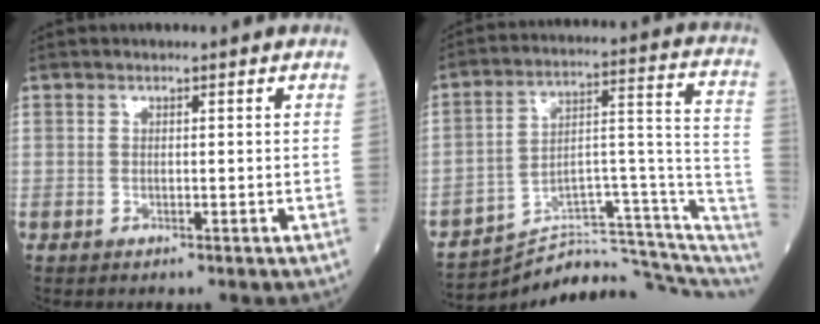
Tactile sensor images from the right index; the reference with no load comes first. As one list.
[{"total": 18.1, "force": [-16.6, 3.0, 6.5], "torque": [-0.053, 0.083, -0.237]}]